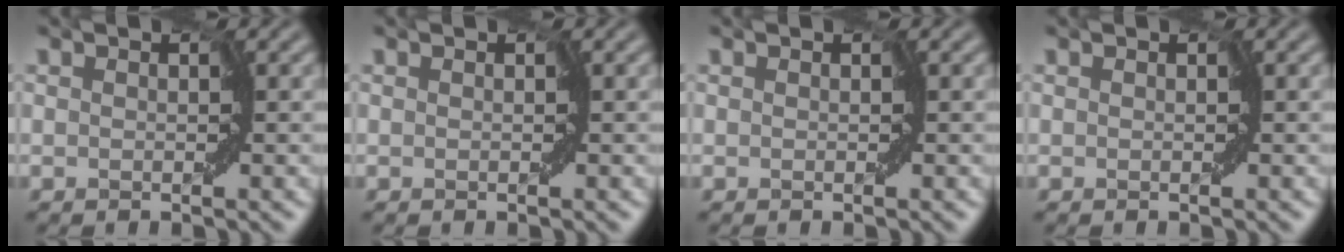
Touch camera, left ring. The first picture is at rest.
{"total": 0.0}
{"total": 0.0}
{"total": 0.0}